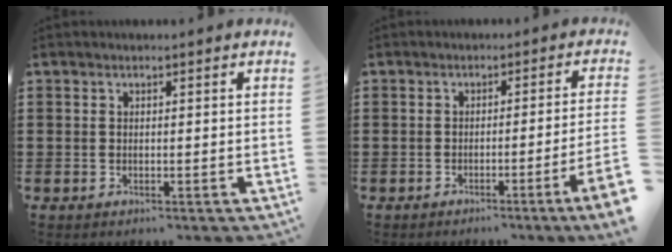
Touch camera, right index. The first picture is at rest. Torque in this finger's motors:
{"motor_torque": [0.45, -0.14, 0.31, 0.07]}